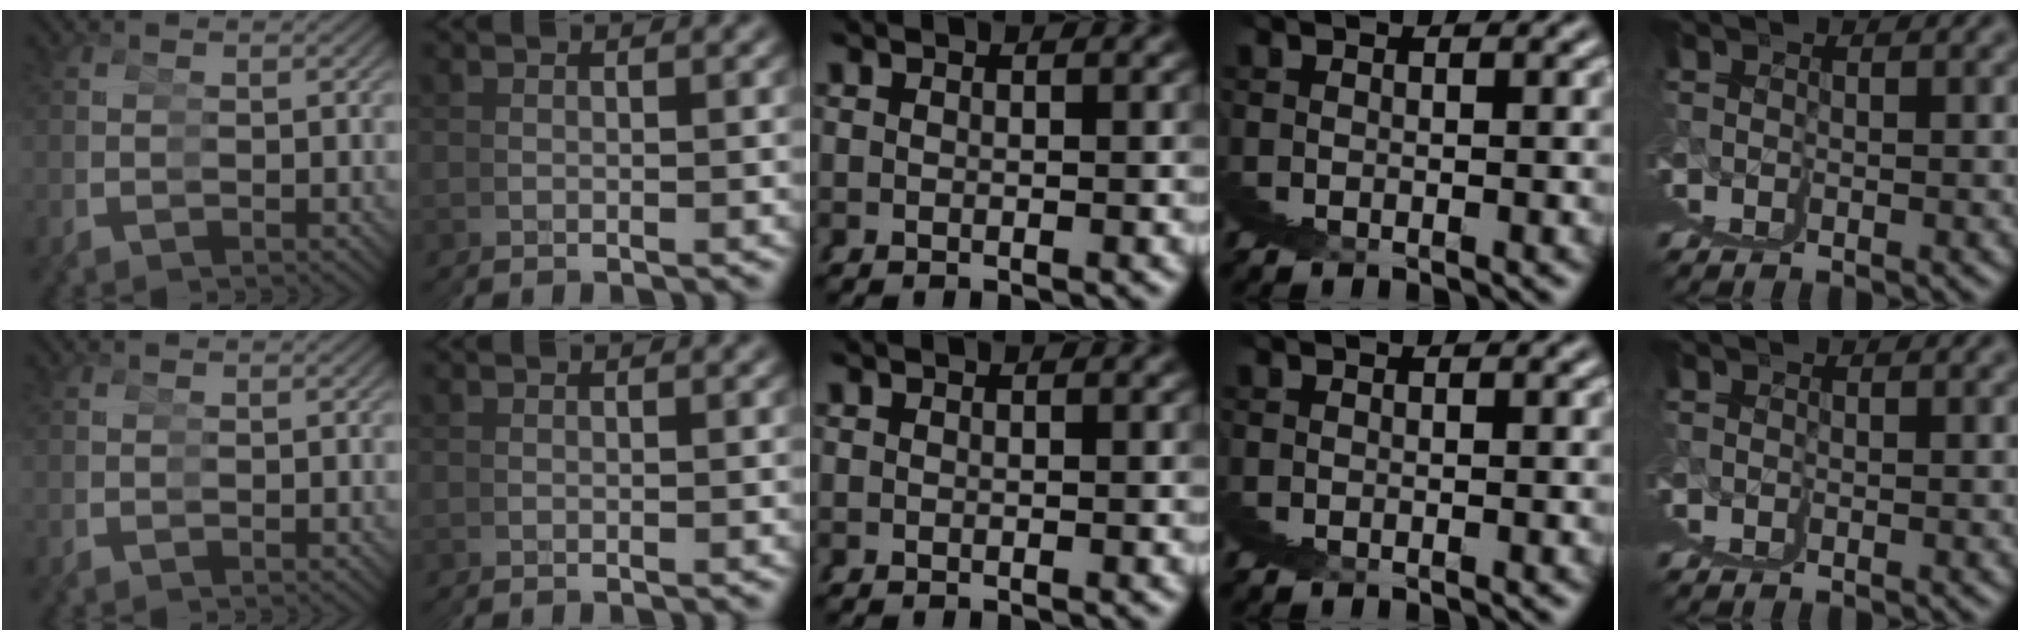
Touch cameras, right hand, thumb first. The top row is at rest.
{}